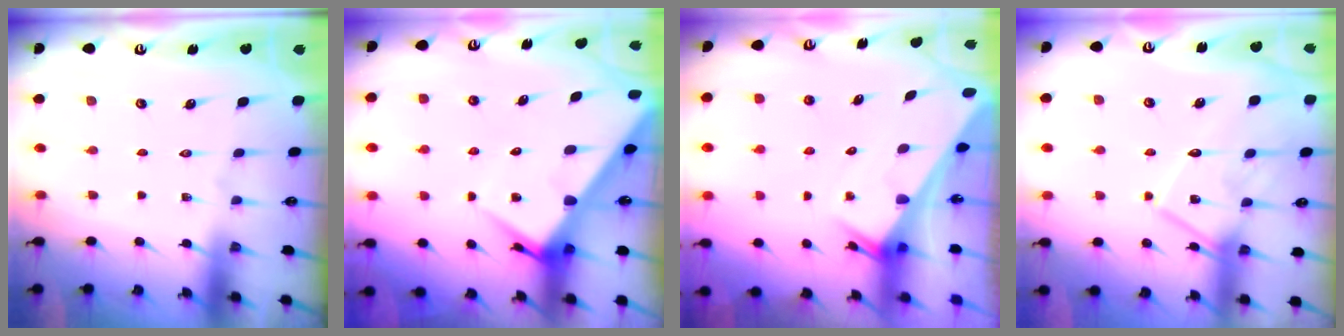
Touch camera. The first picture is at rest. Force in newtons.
{"total": 6.3, "press": 6.3, "slide": 0.5}
{"total": 2.6, "press": 2.6, "slide": 0.1}
{"total": 11.9, "press": 11.8, "slide": 0.6}